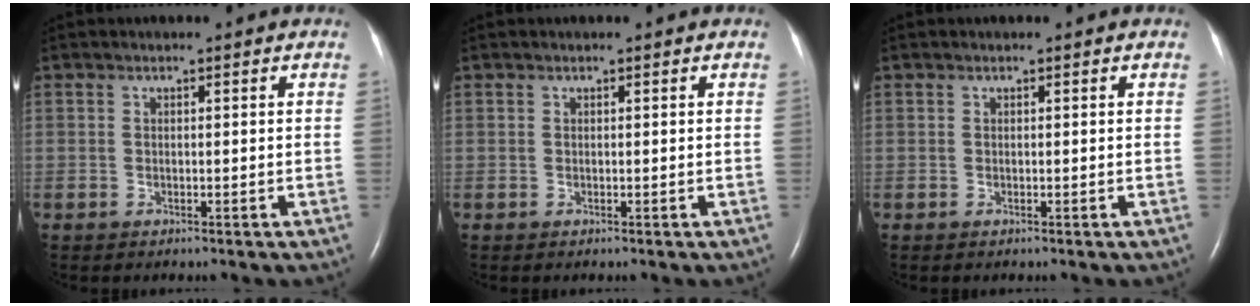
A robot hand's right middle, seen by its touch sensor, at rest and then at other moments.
{"total": 0.0}
{"total": 0.0}